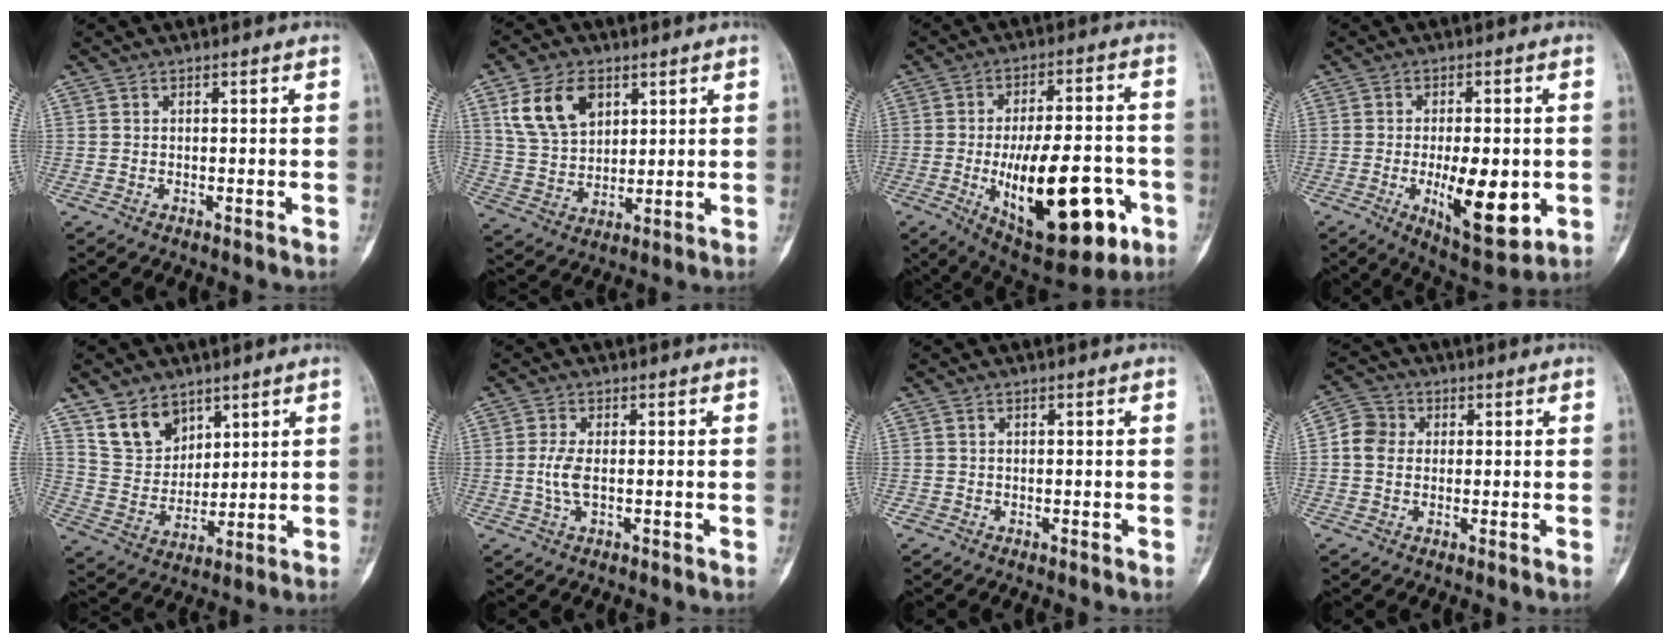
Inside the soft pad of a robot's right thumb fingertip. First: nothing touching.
{"total": 11.9, "force": [5.2, 7.7, 7.3], "torque": [-0.118, -0.012, 0.107]}
{"total": 23.0, "force": [-7.0, 9.8, 19.6], "torque": [-0.281, 0.017, -0.088]}
{"total": 13.4, "force": [-2.6, 5.4, 12.0], "torque": [-0.166, -0.016, -0.028]}
{"total": 9.7, "force": [6.3, 6.6, 3.5], "torque": [-0.038, -0.038, 0.130]}
{"total": 3.6, "force": [-0.3, 1.6, 3.3], "torque": [-0.081, 0.000, -0.008]}
{"total": 0.7, "force": [-0.2, 0.7, 0.1], "torque": [0.000, 0.003, -0.005]}
{"total": 5.5, "force": [0.3, 4.8, 2.6], "torque": [-0.040, 0.011, -0.005]}